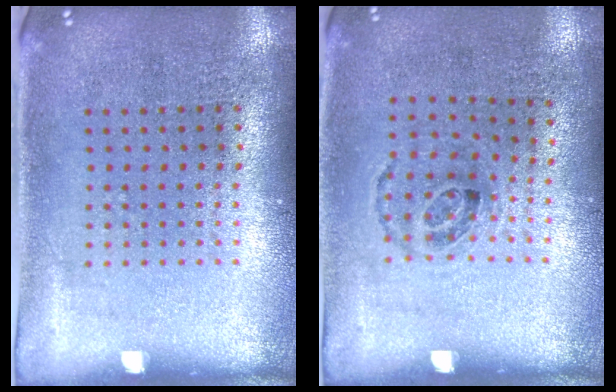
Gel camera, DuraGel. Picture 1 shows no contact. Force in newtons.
{"total": 1.0, "press": 0.6, "slide": 0.8}